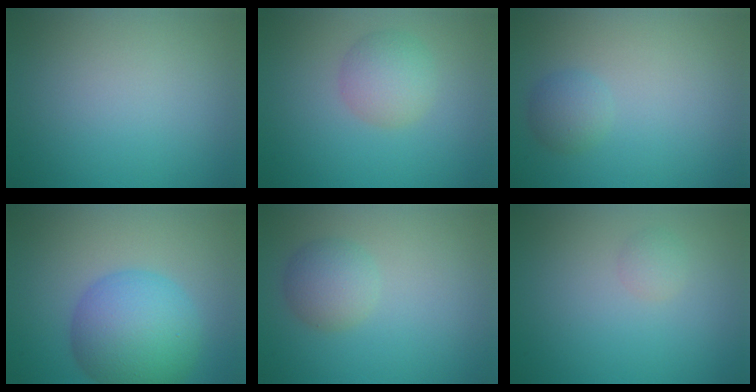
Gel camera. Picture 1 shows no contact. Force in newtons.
{"total": 3.1, "press": 3.1, "slide": 0.0}
{"total": 1.7, "press": 1.7, "slide": 0.1}
{"total": 8.7, "press": 8.7, "slide": 0.2}
{"total": 2.7, "press": 2.7, "slide": 0.1}
{"total": 1.1, "press": 1.1, "slide": 0.0}